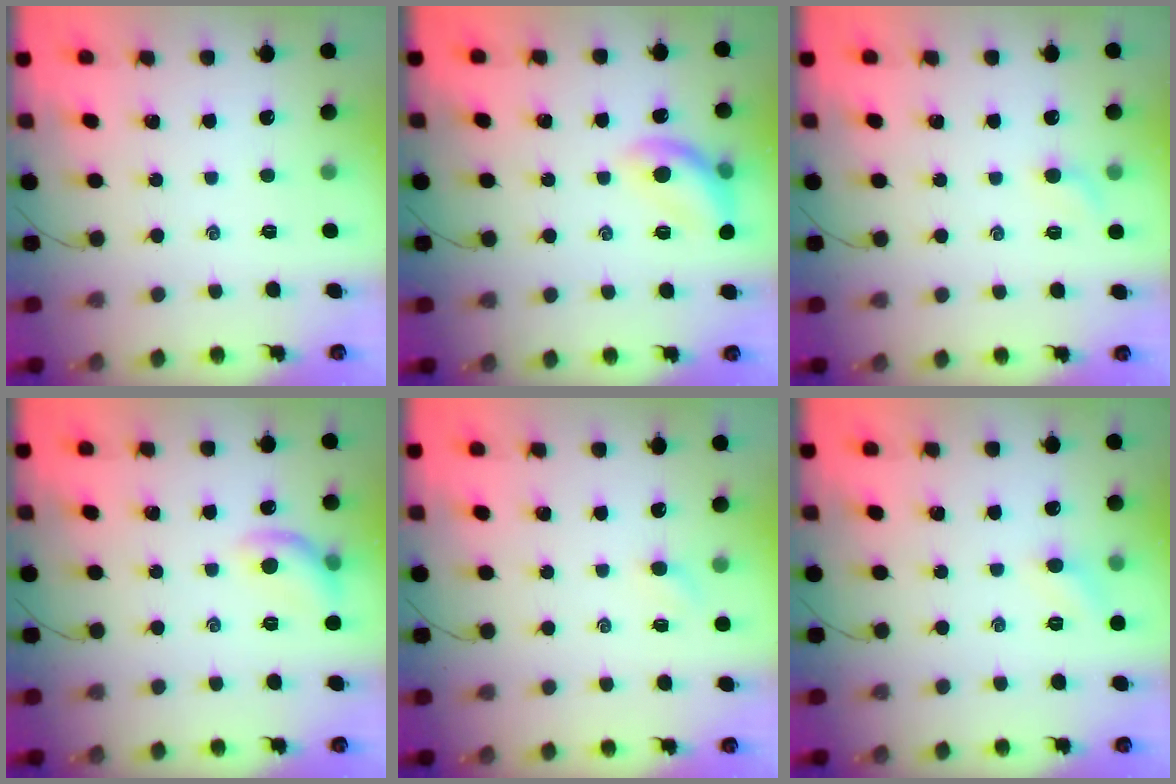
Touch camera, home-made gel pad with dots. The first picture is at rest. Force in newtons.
{"total": 12.5, "press": 12.4, "slide": 1.6}
{"total": 4.4, "press": 4.3, "slide": 1.0}
{"total": 9.4, "press": 9.4, "slide": 0.2}
{"total": 2.4, "press": 2.3, "slide": 0.7}
{"total": 5.6, "press": 5.4, "slide": 1.6}